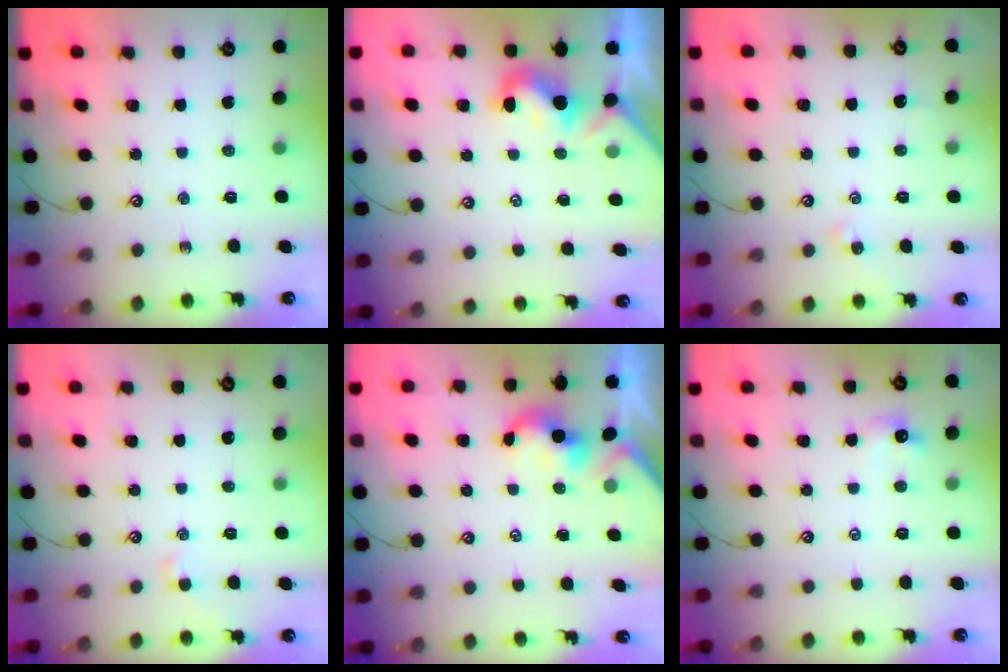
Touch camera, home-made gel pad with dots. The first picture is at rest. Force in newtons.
{"total": 0.5, "press": 0.4, "slide": 0.4}
{"total": 0.0}
{"total": 0.7, "press": 0.6, "slide": 0.4}
{"total": 0.0}
{"total": 1.4, "press": 1.2, "slide": 0.6}